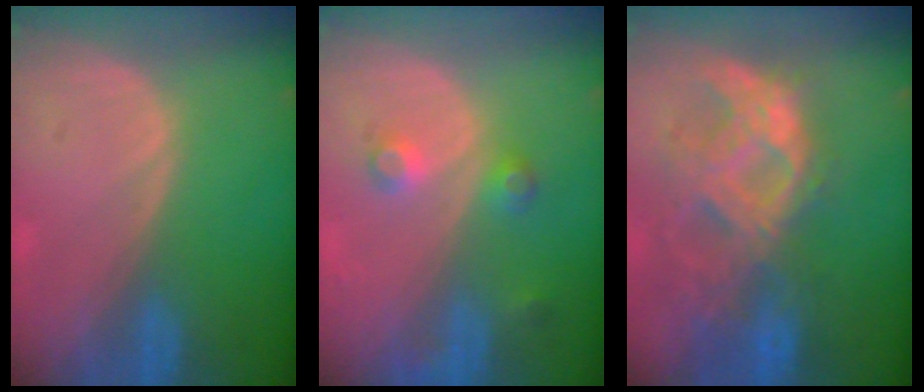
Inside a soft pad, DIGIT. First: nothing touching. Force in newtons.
{"total": 3.9, "press": 3.6, "slide": 1.5}
{"total": 10.6, "press": 9.2, "slide": 5.3}